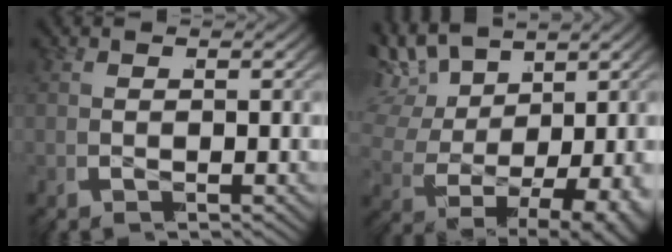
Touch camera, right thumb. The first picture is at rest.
{"total": 10.7, "force": [0.5, 7.2, 8.0], "torque": [-0.169, -0.024, 0.020]}